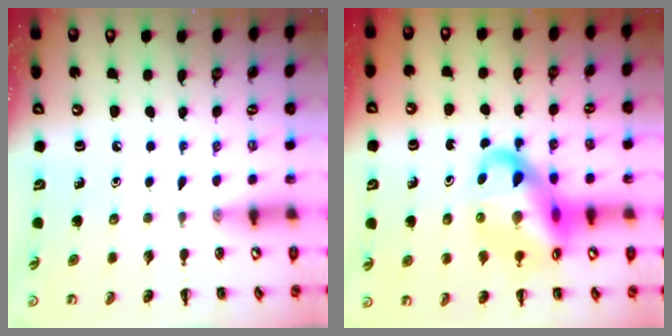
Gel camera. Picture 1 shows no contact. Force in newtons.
{"total": 18.6, "press": 18.1, "slide": 4.0}